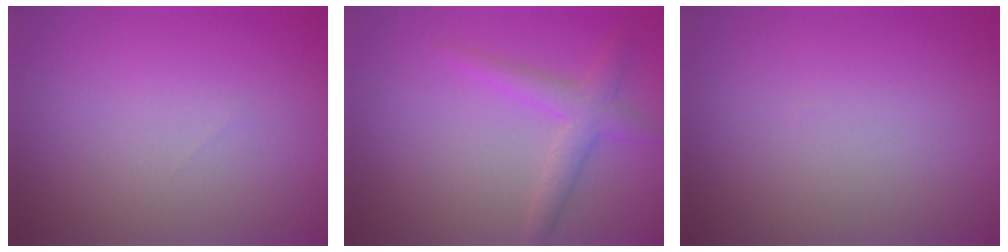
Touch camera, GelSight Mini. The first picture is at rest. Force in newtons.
{"total": 2.6, "press": 2.6, "slide": 0.1}
{"total": 0.0}